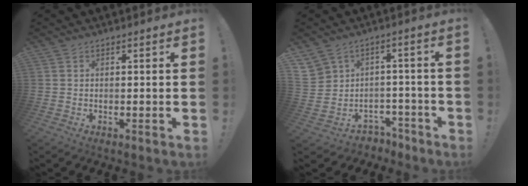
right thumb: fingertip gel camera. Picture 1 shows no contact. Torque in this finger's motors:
{"motor_torque": [0.02, 0.05, 0.19, 0.31, 0.03]}